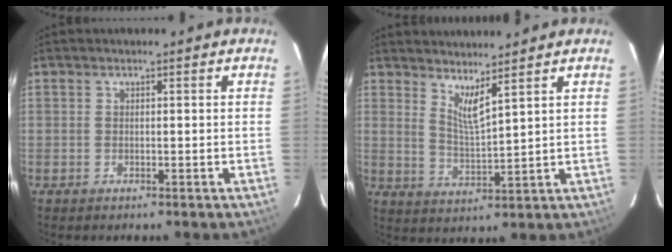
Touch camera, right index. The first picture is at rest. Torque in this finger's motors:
{"motor_torque": [-0.29, 0.33, -0.14, 0.00]}